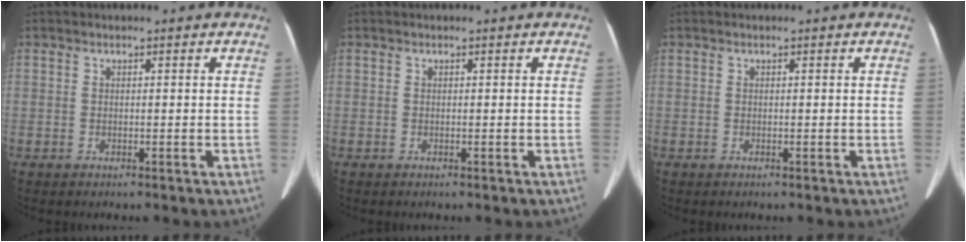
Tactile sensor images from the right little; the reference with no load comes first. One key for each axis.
{"total": 0.0}
{"total": 0.0}